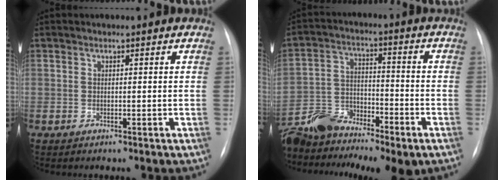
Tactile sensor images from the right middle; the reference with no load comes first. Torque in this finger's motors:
{"motor_torque": [-0.08, -0.39, 0.04, 0.01]}